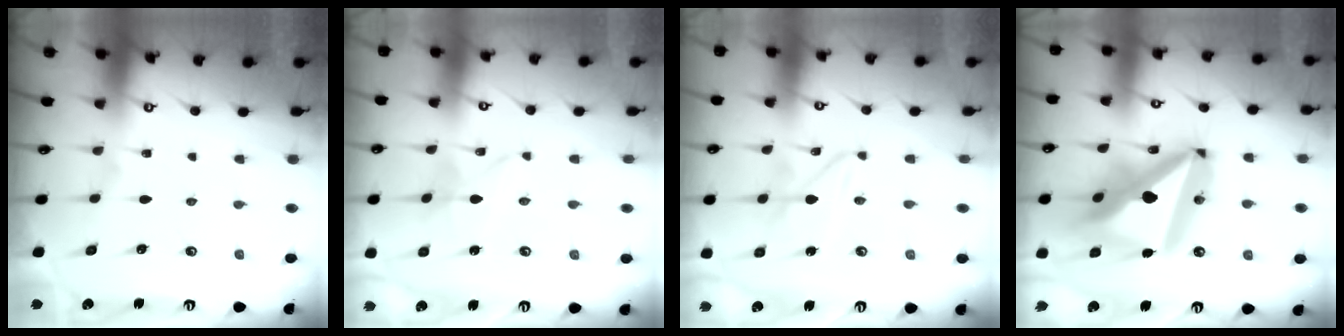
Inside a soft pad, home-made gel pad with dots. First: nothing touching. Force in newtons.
{"total": 2.6, "press": 2.6, "slide": 0.3}
{"total": 2.9, "press": 2.9, "slide": 0.3}
{"total": 23.8, "press": 23.6, "slide": 3.0}